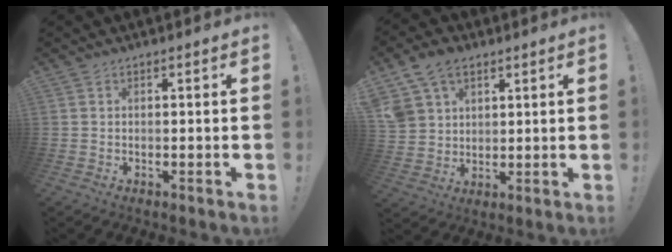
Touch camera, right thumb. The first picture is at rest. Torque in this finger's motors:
{"motor_torque": [0.07, 0.58, 0.35, 0.18, 0.10]}